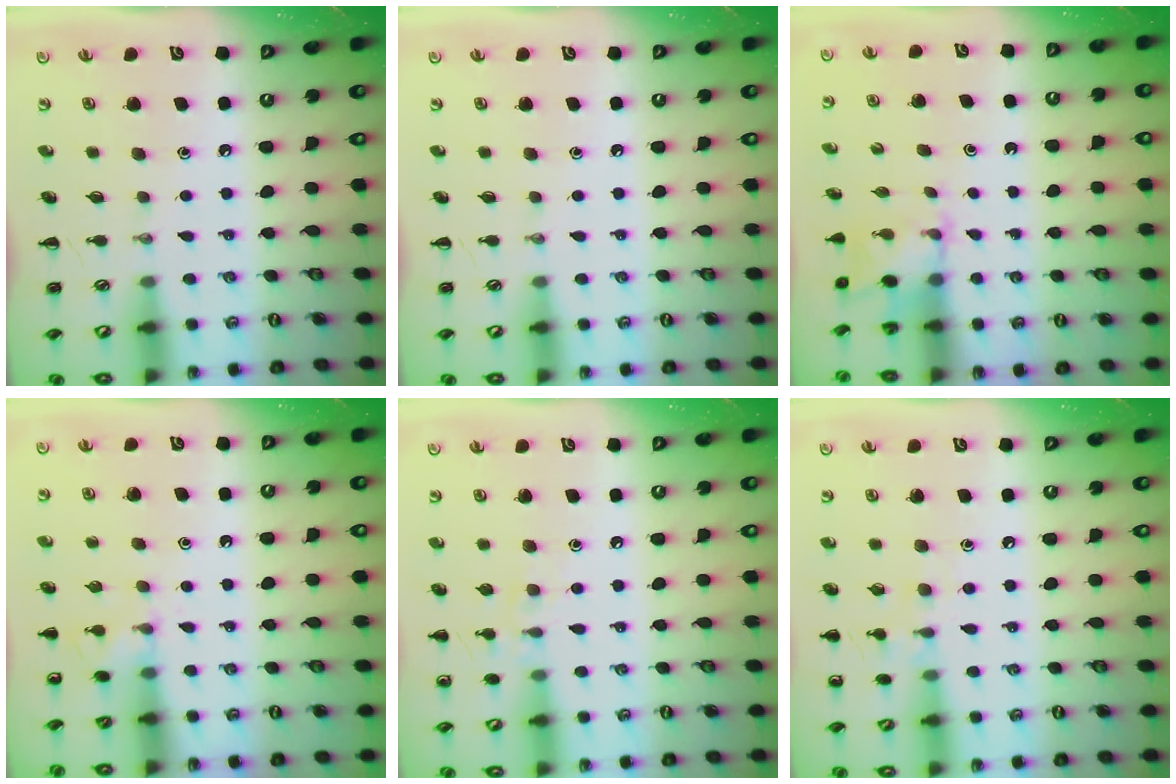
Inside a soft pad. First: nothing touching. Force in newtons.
{"total": 0.0}
{"total": 2.3, "press": 2.2, "slide": 0.7}
{"total": 5.8, "press": 5.5, "slide": 1.9}
{"total": 7.7, "press": 7.4, "slide": 2.0}
{"total": 7.3, "press": 6.9, "slide": 2.3}